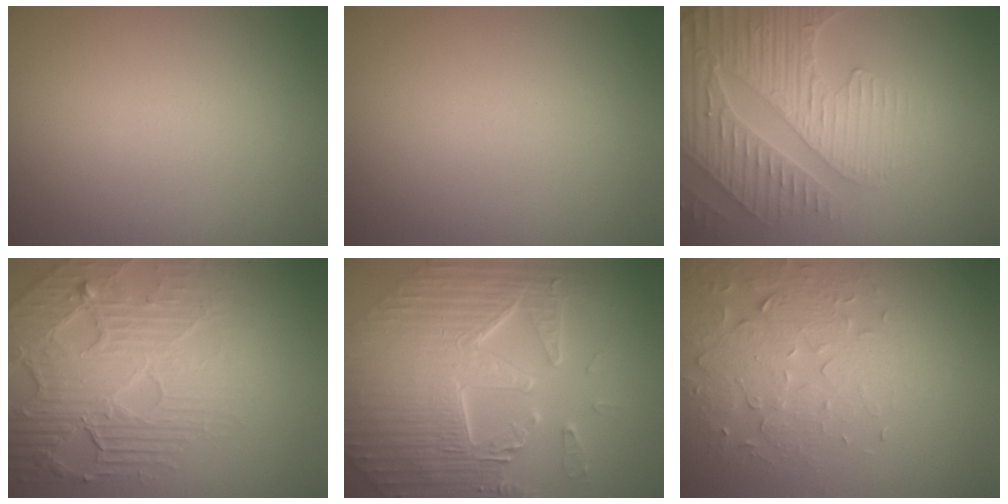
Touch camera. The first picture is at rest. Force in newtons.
{"total": 0.0}
{"total": 5.3, "press": 5.1, "slide": 1.4}
{"total": 8.4, "press": 5.7, "slide": 6.2}
{"total": 10.8, "press": 7.4, "slide": 7.9}
{"total": 4.0, "press": 3.5, "slide": 1.8}